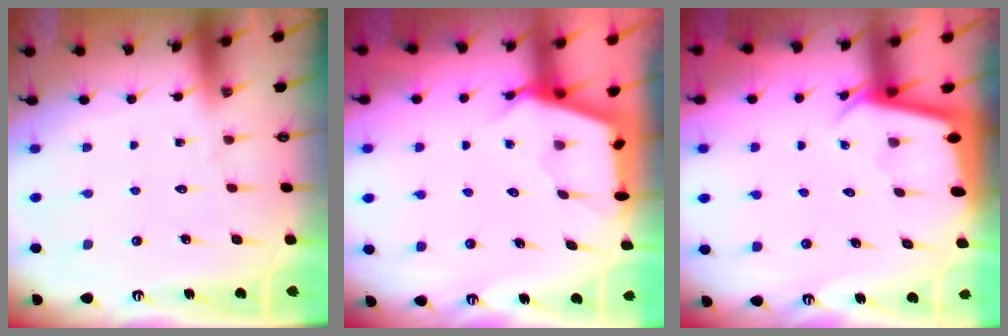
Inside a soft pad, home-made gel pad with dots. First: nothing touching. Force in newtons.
{"total": 2.7, "press": 2.7, "slide": 0.3}
{"total": 2.4, "press": 2.4, "slide": 0.1}